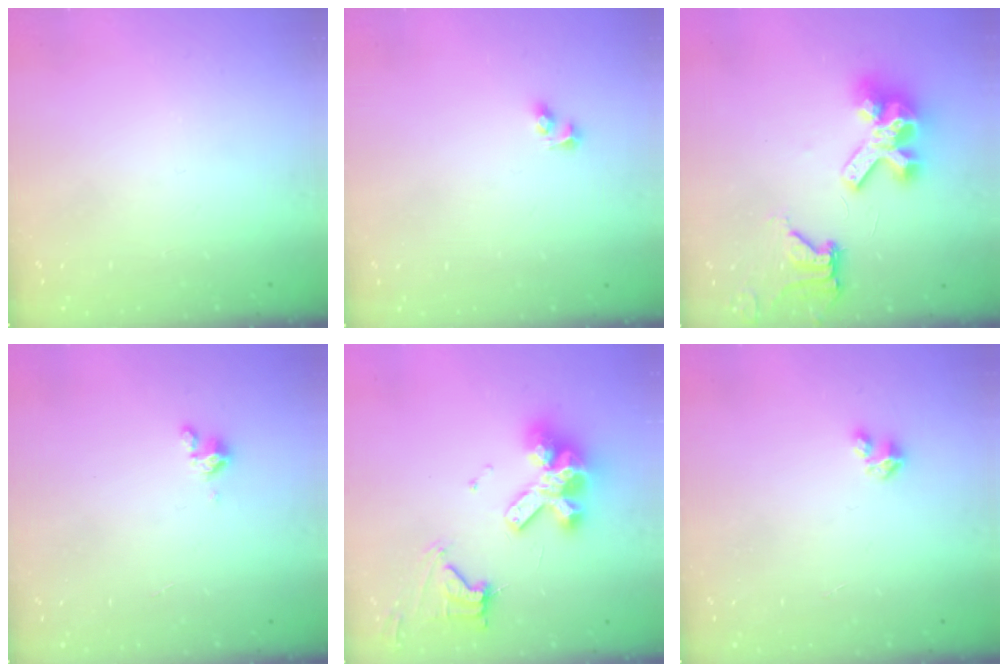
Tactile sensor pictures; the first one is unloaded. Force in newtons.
{"total": 2.7, "press": 2.5, "slide": 1.2}
{"total": 15.6, "press": 15.4, "slide": 2.1}
{"total": 1.8, "press": 1.7, "slide": 0.4}
{"total": 15.7, "press": 15.6, "slide": 1.7}
{"total": 1.6, "press": 1.6, "slide": 0.2}